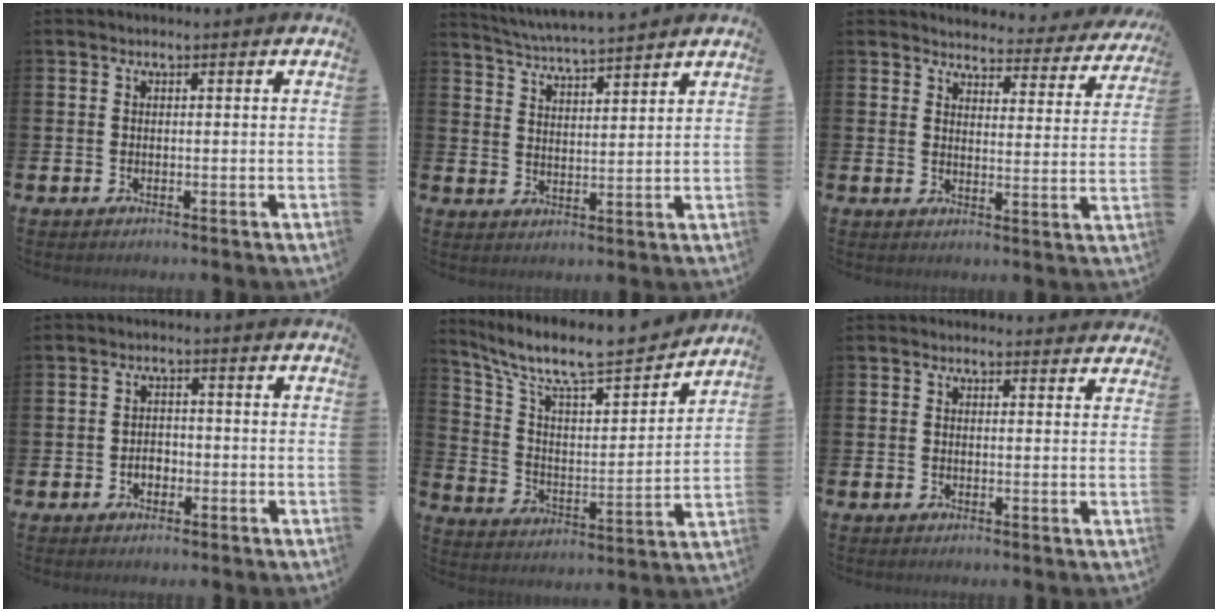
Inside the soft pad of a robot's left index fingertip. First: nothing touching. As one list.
[{"total": 5.2, "force": [5.1, -0.1, 0.7], "torque": [-0.038, -0.032, 0.091]}, {"total": 3.7, "force": [3.6, 0.8, 0.2], "torque": [-0.019, -0.029, 0.059]}, {"total": 2.0, "force": [-0.8, 1.5, 1.0], "torque": [-0.012, 0.000, -0.019]}, {"total": 10.0, "force": [8.8, 2.2, 4.3], "torque": [-0.119, -0.062, 0.148]}, {"total": 1.5, "force": [1.5, 0.3, -0.1], "torque": [0.008, -0.005, 0.025]}]